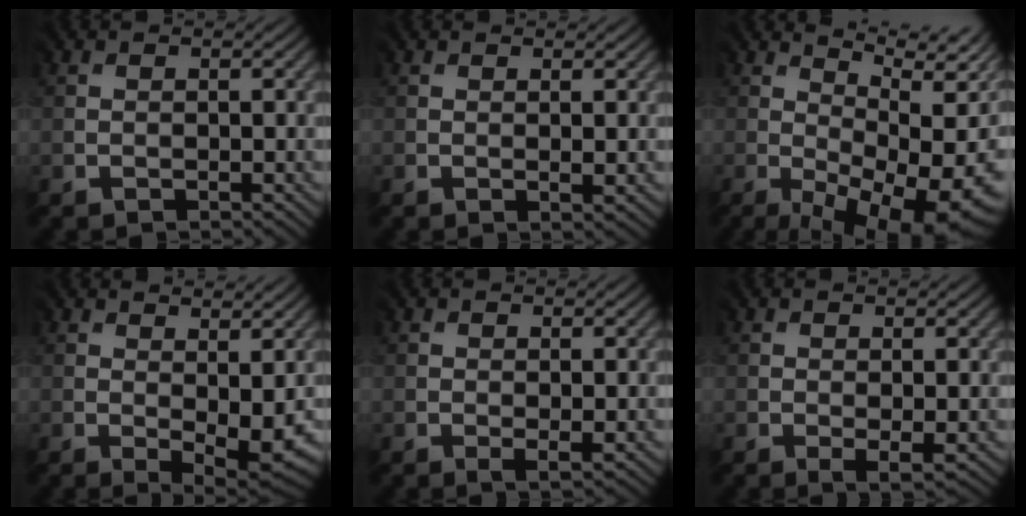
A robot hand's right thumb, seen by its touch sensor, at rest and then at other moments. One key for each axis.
{"total": 1.2, "fx": 0.4, "fy": 0.3, "fz": 1.1, "tx": -0.024, "ty": -0.003, "tz": 0.008}
{"total": 15.2, "fx": -4.1, "fy": 5.7, "fz": 13.5, "tx": -0.155, "ty": -0.004, "tz": -0.031}
{"total": 5.5, "fx": 0.7, "fy": 2.1, "fz": 5.0, "tx": -0.076, "ty": -0.010, "tz": 0.023}
{"total": 1.5, "fx": 0.0, "fy": 0.6, "fz": 1.3, "tx": -0.028, "ty": -0.003, "tz": 0.003}
{"total": 2.3, "fx": -0.1, "fy": 0.9, "fz": 2.1, "tx": -0.043, "ty": -0.006, "tz": 0.003}